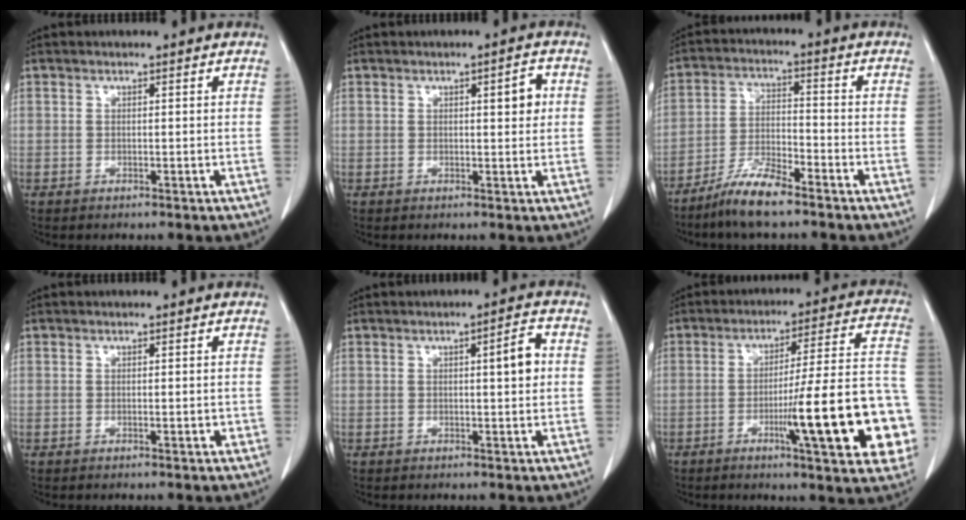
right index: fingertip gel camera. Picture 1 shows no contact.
{"total": 2.9, "force": [0.7, 0.7, 2.7], "torque": [-0.035, 0.002, 0.009]}
{"total": 7.5, "force": [-5.9, 0.7, 4.5], "torque": [-0.094, -0.014, -0.117]}
{"total": 1.1, "force": [-0.1, 0.4, 1.0], "torque": [-0.014, -0.001, 0.002]}
{"total": 3.8, "force": [0.6, 0.6, 3.7], "torque": [-0.052, 0.005, 0.006]}
{"total": 19.5, "force": [-5.6, 1.7, 18.6], "torque": [-0.183, 0.019, -0.069]}